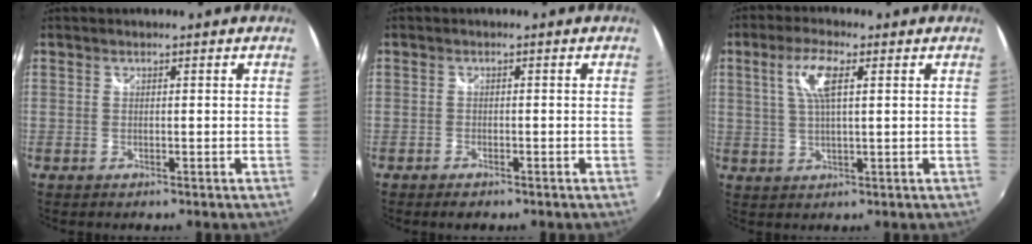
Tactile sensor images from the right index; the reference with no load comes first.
{"total": 2.1, "force": [-1.6, 0.9, 1.0], "torque": [-0.025, -0.005, -0.028]}
{"total": 6.3, "force": [2.1, 1.5, 5.7], "torque": [-0.111, 0.005, 0.041]}